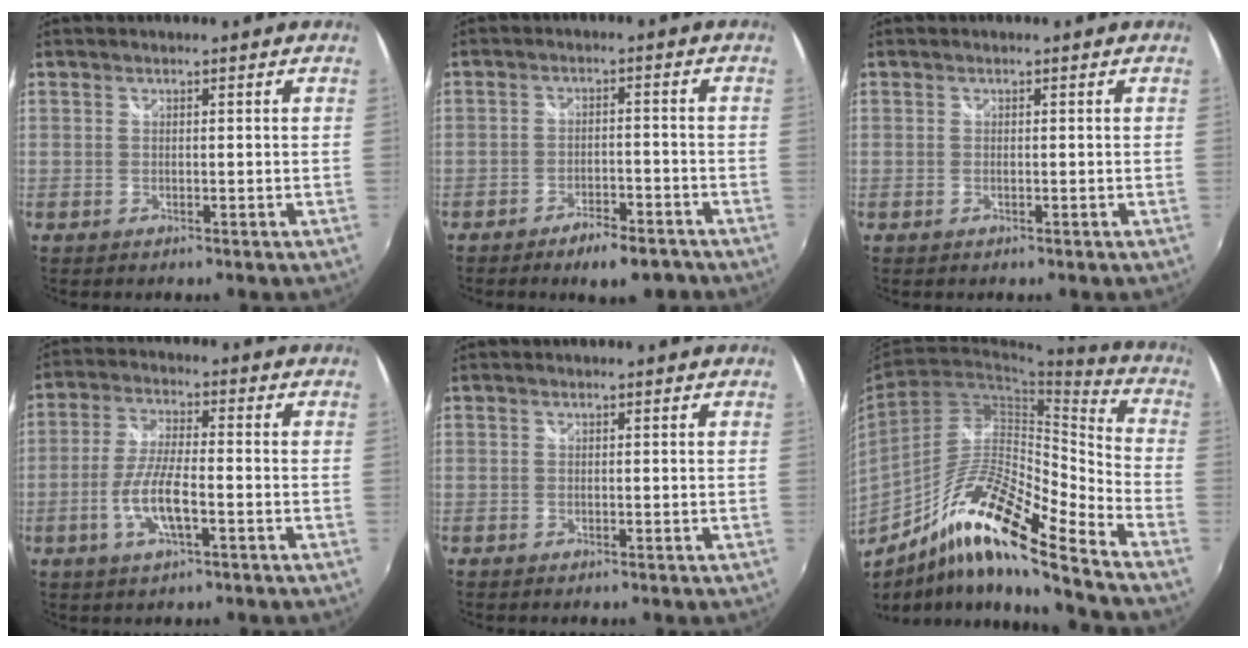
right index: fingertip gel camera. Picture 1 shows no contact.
{"total": 6.8, "force": [-5.3, 2.4, 3.5], "torque": [-0.077, -0.001, -0.078]}
{"total": 0.0}
{"total": 8.1, "force": [-2.9, 1.8, 7.4], "torque": [-0.154, -0.001, -0.055]}
{"total": 0.0}
{"total": 18.4, "force": [-11.9, 2.2, 13.9], "torque": [-0.247, -0.004, -0.227]}